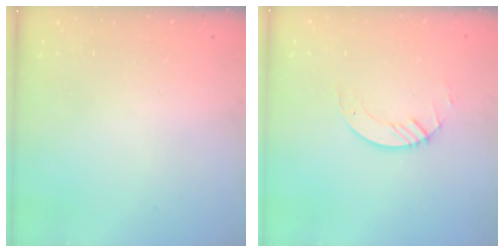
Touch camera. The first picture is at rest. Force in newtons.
{"total": 3.2, "press": 3.2, "slide": 0.3}